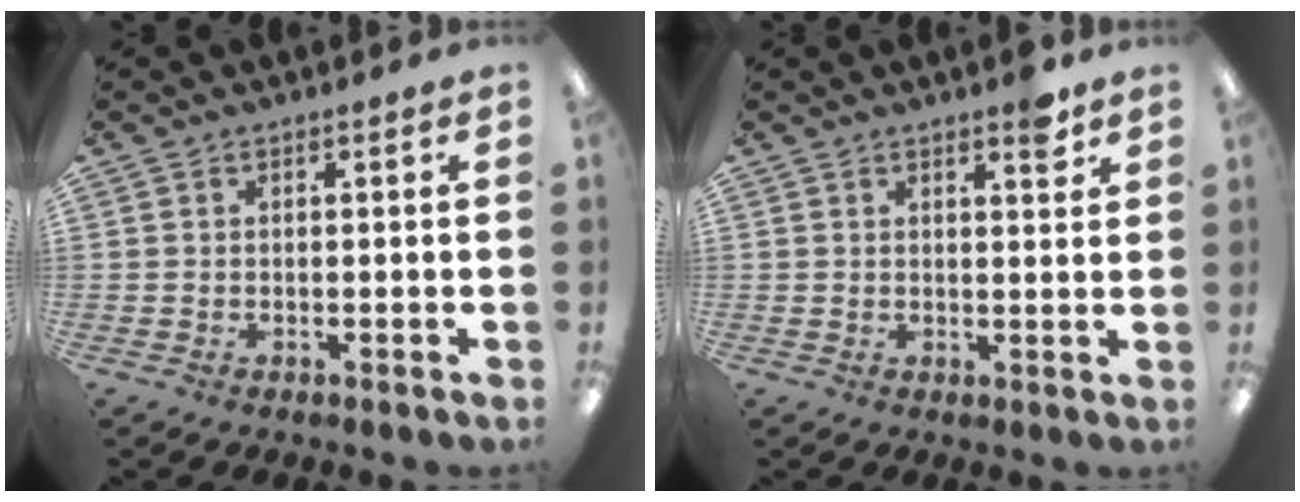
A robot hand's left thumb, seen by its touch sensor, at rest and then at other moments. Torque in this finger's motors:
{"motor_torque": [0.29, -0.26, 0.17, -0.26, 0.00]}